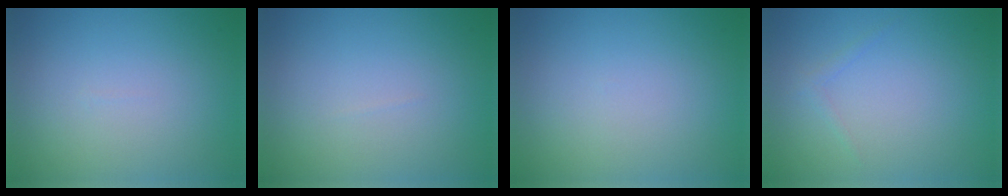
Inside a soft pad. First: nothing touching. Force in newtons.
{"total": 0.0}
{"total": 0.0}
{"total": 0.7, "press": 0.7, "slide": 0.1}